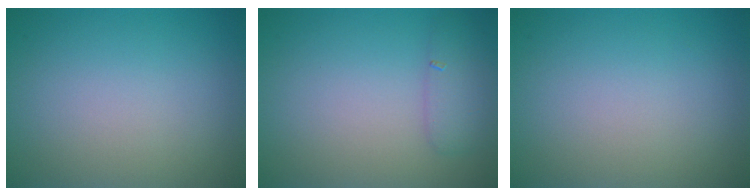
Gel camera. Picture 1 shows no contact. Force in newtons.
{"total": 1.9, "press": 1.9, "slide": 0.1}
{"total": 0.0}